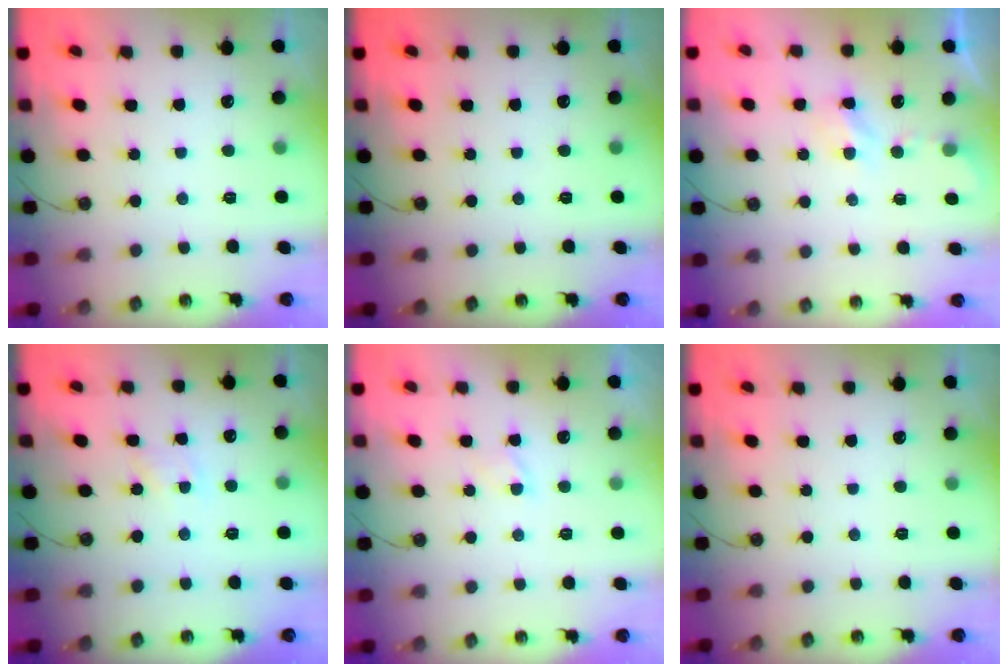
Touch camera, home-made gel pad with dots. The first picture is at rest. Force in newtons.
{"total": 0.0}
{"total": 3.4, "press": 3.3, "slide": 0.5}
{"total": 4.9, "press": 4.9, "slide": 0.6}
{"total": 2.3, "press": 2.2, "slide": 0.3}
{"total": 0.0}